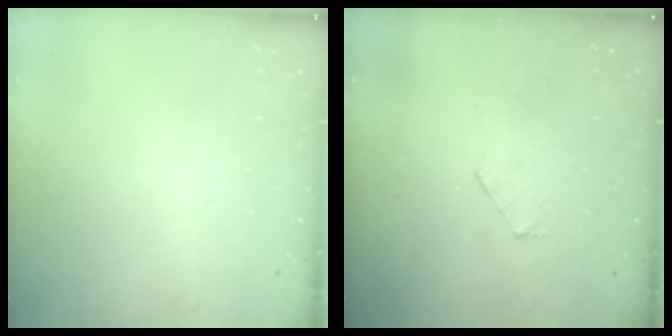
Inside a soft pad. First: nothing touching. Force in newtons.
{"total": 4.8, "press": 4.8, "slide": 0.3}